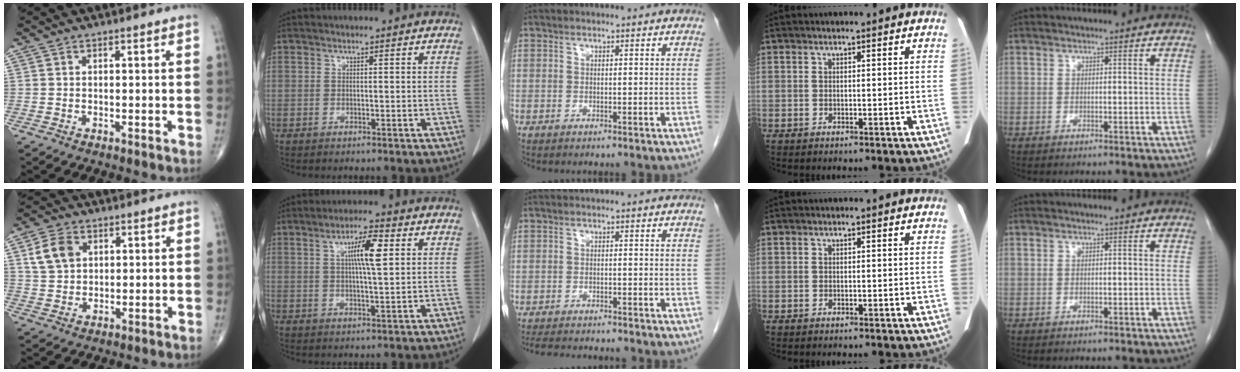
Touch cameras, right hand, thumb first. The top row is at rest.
{"thumb": {"total": 7.0, "force": [2.5, 5.2, 4.0], "torque": [-0.062, -0.004, 0.048]}, "index": {"total": 6.7, "force": [2.0, 0.7, 6.4], "torque": [-0.113, 0.004, 0.033]}, "middle": {"total": 6.9, "force": [-6.5, 0.9, 2.3], "torque": [-0.034, -0.010, -0.099]}}